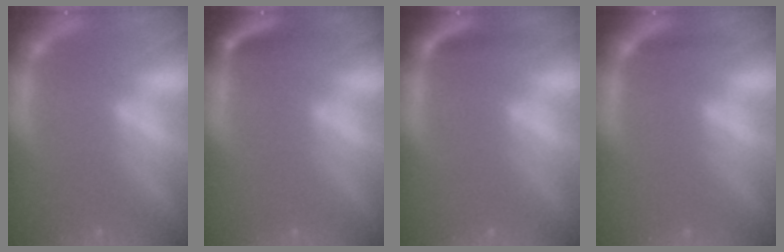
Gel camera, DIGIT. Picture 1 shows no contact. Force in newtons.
{"total": 3.4}
{"total": 1.9}
{"total": 0.9}